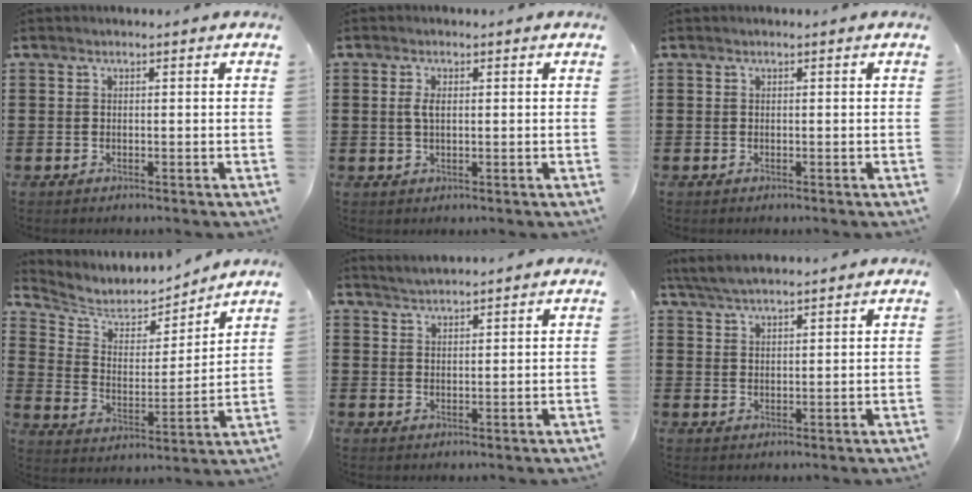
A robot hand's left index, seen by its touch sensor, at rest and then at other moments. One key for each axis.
{"total": 2.3, "fx": 0.4, "fy": 1.0, "fz": 2.1, "tx": -0.052, "ty": 0.001, "tz": 0.003}
{"total": 0.0}
{"total": 5.5, "fx": 4.9, "fy": 2.2, "fz": 1.1, "tx": -0.055, "ty": -0.031, "tz": 0.081}
{"total": 2.2, "fx": 2.1, "fy": -0.2, "fz": -0.1, "tx": -0.004, "ty": -0.001, "tz": 0.042}
{"total": 3.8, "fx": 3.6, "fy": 0.4, "fz": 1.2, "tx": -0.035, "ty": -0.003, "tz": 0.068}